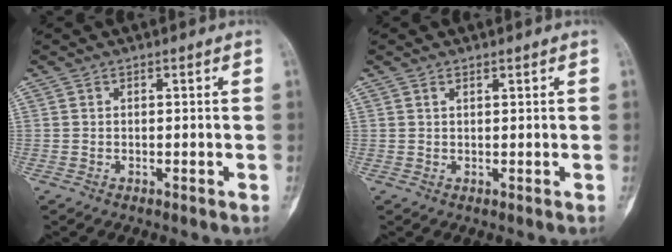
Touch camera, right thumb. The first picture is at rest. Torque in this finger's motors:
{"motor_torque": [-0.09, 0.11, 0.27, 0.08, 0.04]}